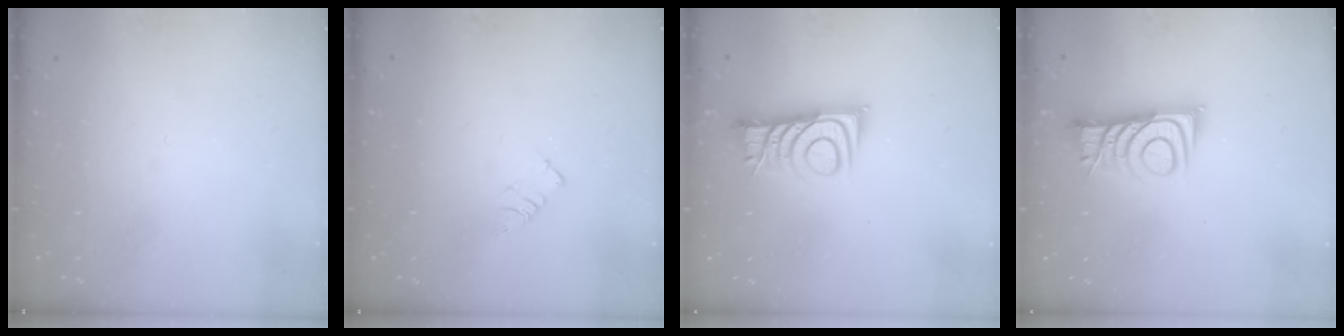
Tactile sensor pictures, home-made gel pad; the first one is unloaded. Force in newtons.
{"total": 2.9, "press": 2.9, "slide": 0.4}
{"total": 8.8, "press": 8.8, "slide": 0.1}
{"total": 8.8, "press": 8.8, "slide": 0.1}